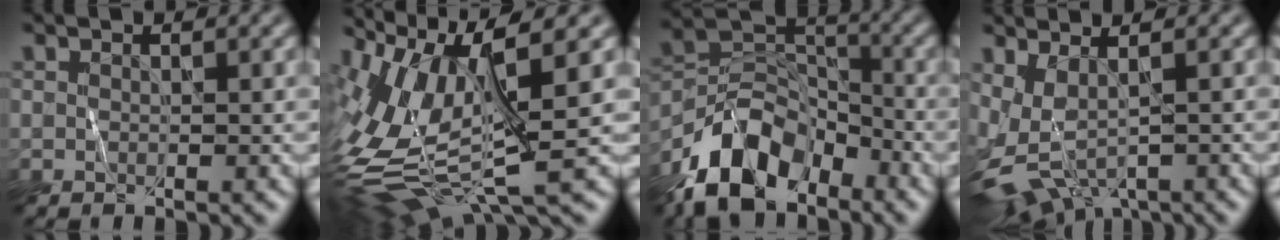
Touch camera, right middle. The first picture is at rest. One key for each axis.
{"total": 11.4, "fx": 0.5, "fy": 4.0, "fz": 10.7, "tx": -0.235, "ty": -0.004, "tz": 0.017}
{"total": 9.3, "fx": -5.9, "fy": 5.2, "fz": 5.0, "tx": -0.083, "ty": 0.006, "tz": -0.124}
{"total": 4.4, "fx": -1.2, "fy": 1.8, "fz": 3.8, "tx": -0.085, "ty": -0.017, "tz": -0.018}